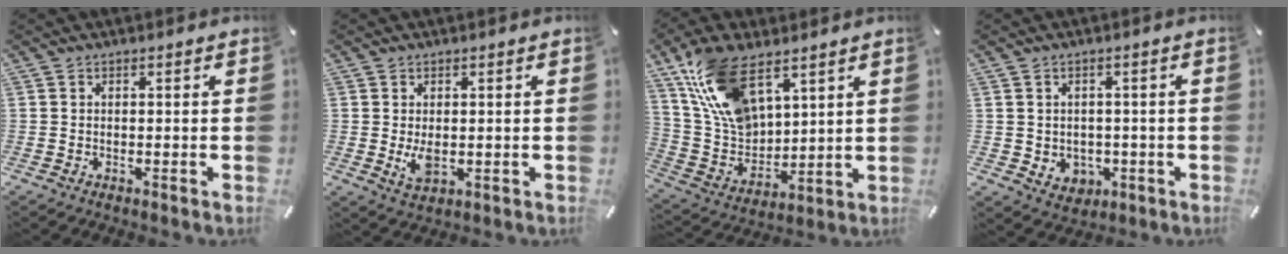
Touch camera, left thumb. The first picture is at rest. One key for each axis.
{"total": 4.4, "fx": 0.0, "fy": 2.6, "fz": 3.5, "tx": -0.077, "ty": -0.007, "tz": -0.005}
{"total": 17.8, "fx": 10.6, "fy": 10.3, "fz": 10.0, "tx": -0.235, "ty": -0.039, "tz": 0.199}
{"total": 4.2, "fx": 0.4, "fy": 4.1, "fz": 0.9, "tx": -0.010, "ty": -0.001, "tz": 0.007}